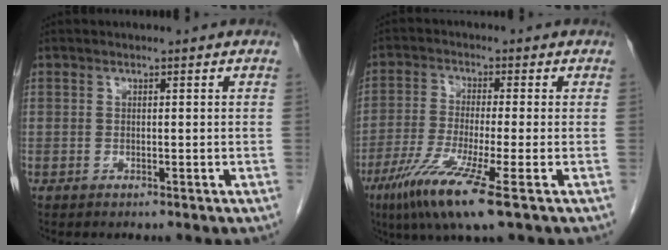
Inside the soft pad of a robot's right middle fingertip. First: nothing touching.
{"total": 10.0, "force": [-5.3, -0.2, 8.5], "torque": [-0.171, -0.033, -0.099]}